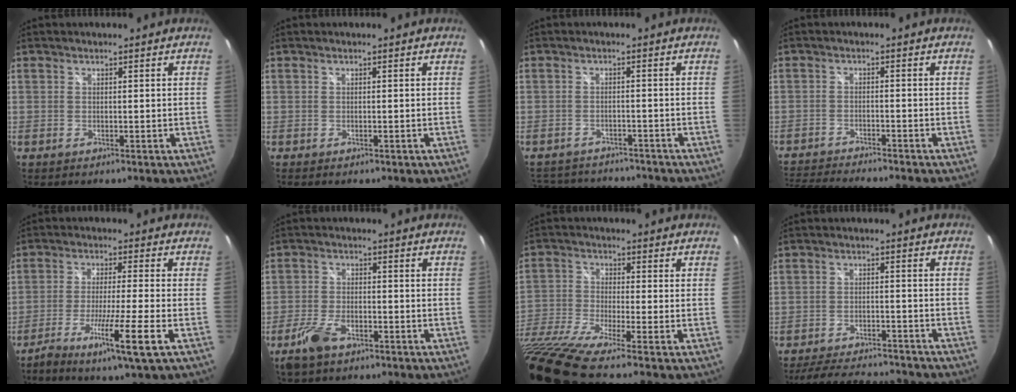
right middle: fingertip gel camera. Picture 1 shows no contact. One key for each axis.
{"total": 0.6, "fx": -0.5, "fy": 0.2, "fz": 0.3, "tx": -0.008, "ty": -0.001, "tz": -0.007}
{"total": 11.7, "fx": -10.3, "fy": 4.2, "fz": 3.5, "tx": -0.086, "ty": 0.008, "tz": -0.146}
{"total": 10.7, "fx": -9.9, "fy": 0.4, "fz": 4.0, "tx": -0.102, "ty": -0.019, "tz": -0.163}
{"total": 9.9, "fx": -5.2, "fy": -1.2, "fz": 8.4, "tx": -0.165, "ty": -0.018, "tz": -0.095}
{"total": 6.7, "fx": -4.2, "fy": 3.3, "fz": 4.0, "tx": -0.100, "ty": -0.007, "tz": -0.078}
{"total": 14.3, "fx": -11.0, "fy": 0.2, "fz": 9.1, "tx": -0.202, "ty": -0.046, "tz": -0.219}
{"total": 15.1, "fx": -13.4, "fy": 3.5, "fz": 5.9, "tx": -0.127, "ty": -0.003, "tz": -0.191}